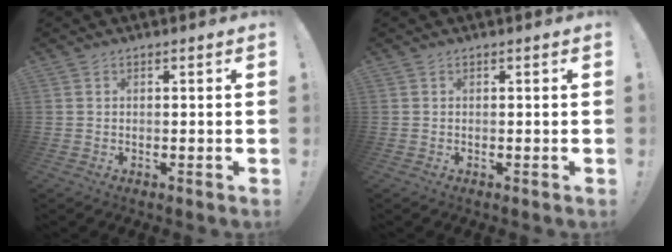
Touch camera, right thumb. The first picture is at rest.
{"total": 0.0}